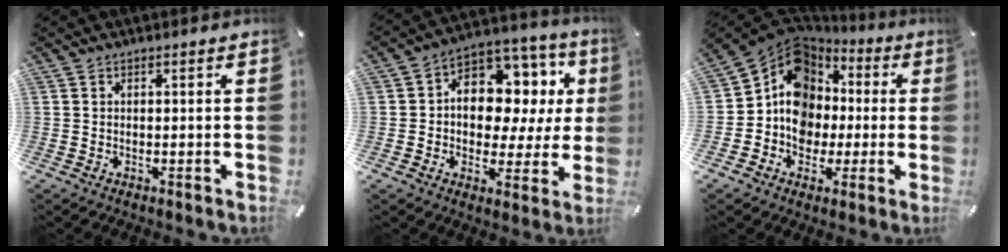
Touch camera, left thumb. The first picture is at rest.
{"total": 12.5, "force": [2.5, 9.7, 7.6], "torque": [-0.102, -0.024, 0.051]}
{"total": 12.4, "force": [0.0, 11.6, 4.3], "torque": [-0.083, -0.026, 0.004]}